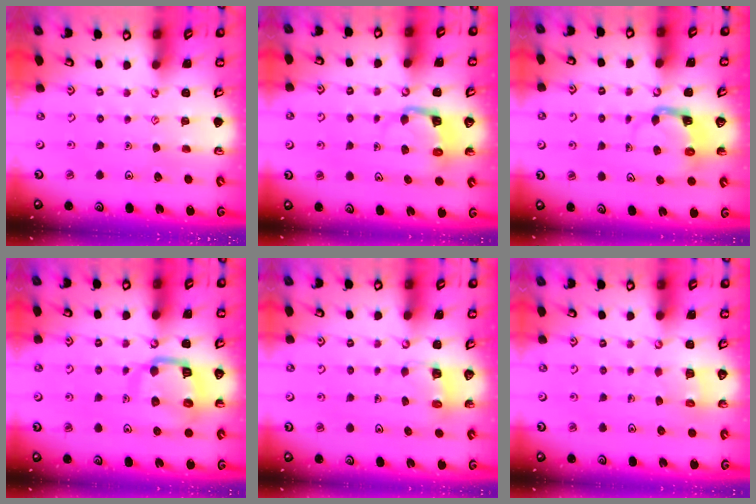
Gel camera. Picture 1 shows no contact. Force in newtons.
{"total": 4.6, "press": 4.5, "slide": 0.4}
{"total": 3.9, "press": 3.8, "slide": 0.7}
{"total": 11.1, "press": 11.0, "slide": 1.3}
{"total": 2.8, "press": 2.8, "slide": 0.2}
{"total": 3.9, "press": 3.9, "slide": 0.4}